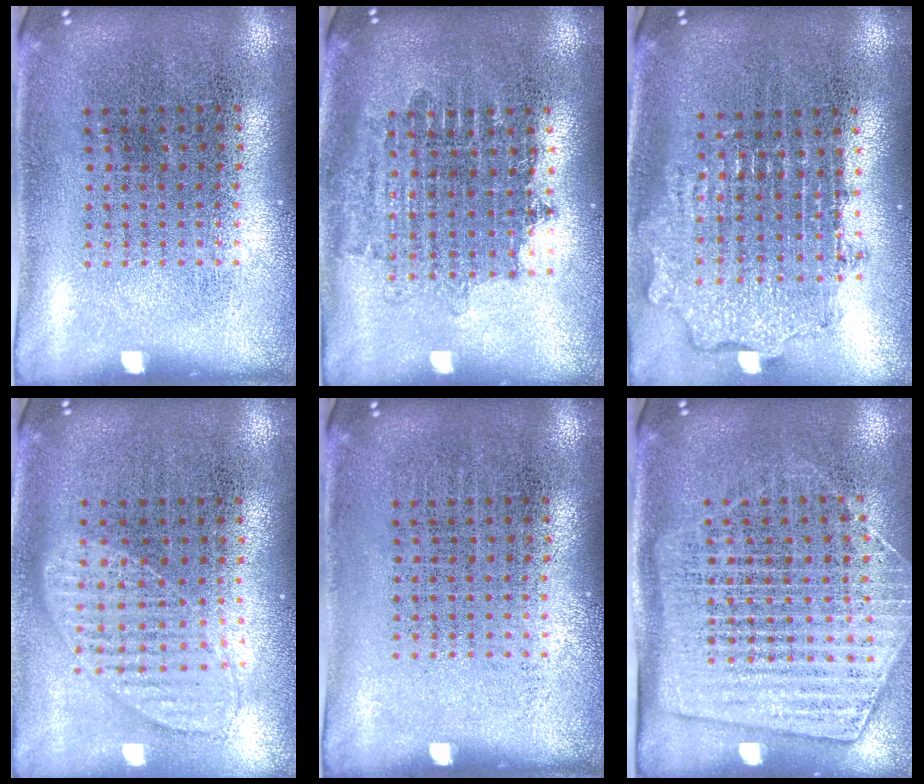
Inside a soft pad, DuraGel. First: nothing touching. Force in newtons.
{"total": 1.6, "press": 1.3, "slide": 0.9}
{"total": 1.9, "press": 1.4, "slide": 1.2}
{"total": 0.9, "press": 0.9, "slide": 0.1}
{"total": 0.0}
{"total": 1.8, "press": 1.5, "slide": 1.1}